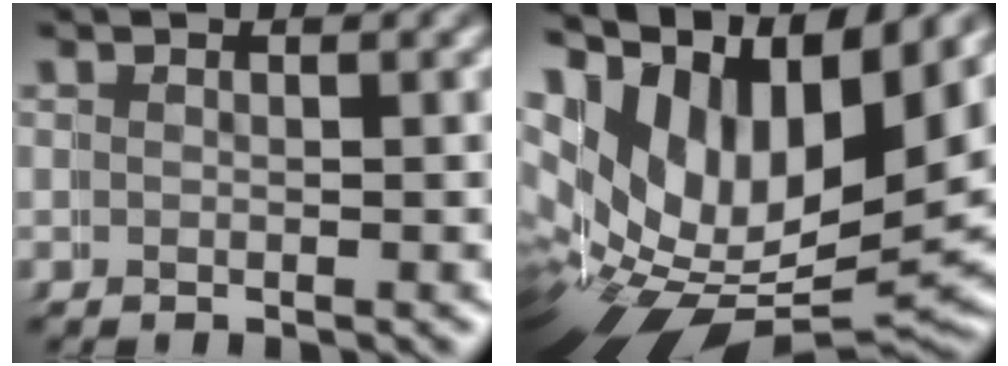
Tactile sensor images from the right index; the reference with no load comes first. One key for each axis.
{"total": 14.8, "fx": 2.1, "fy": 9.9, "fz": 10.9, "tx": -0.216, "ty": -0.037, "tz": 0.051}